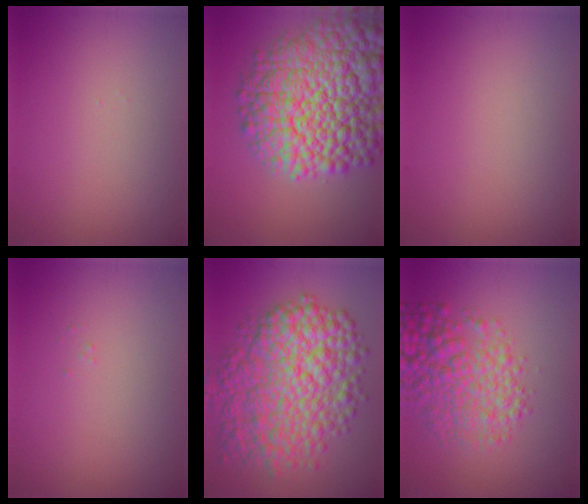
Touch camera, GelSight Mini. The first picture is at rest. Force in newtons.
{"total": 15.7, "press": 15.7, "slide": 0.7}
{"total": 0.0}
{"total": 0.0}
{"total": 11.1, "press": 11.1, "slide": 0.1}
{"total": 5.9, "press": 5.9, "slide": 0.1}